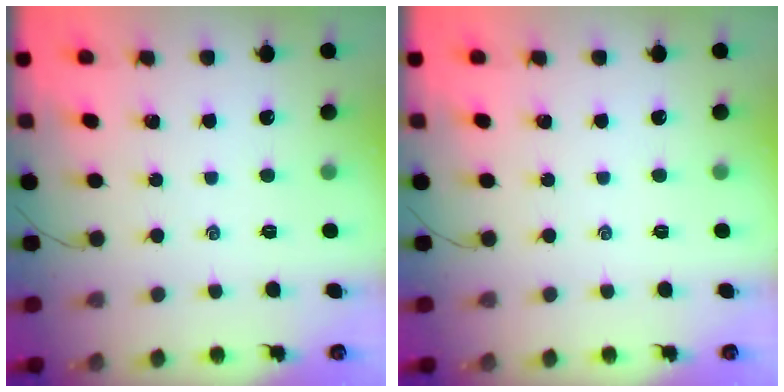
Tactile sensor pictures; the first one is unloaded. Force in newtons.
{"total": 0.0}